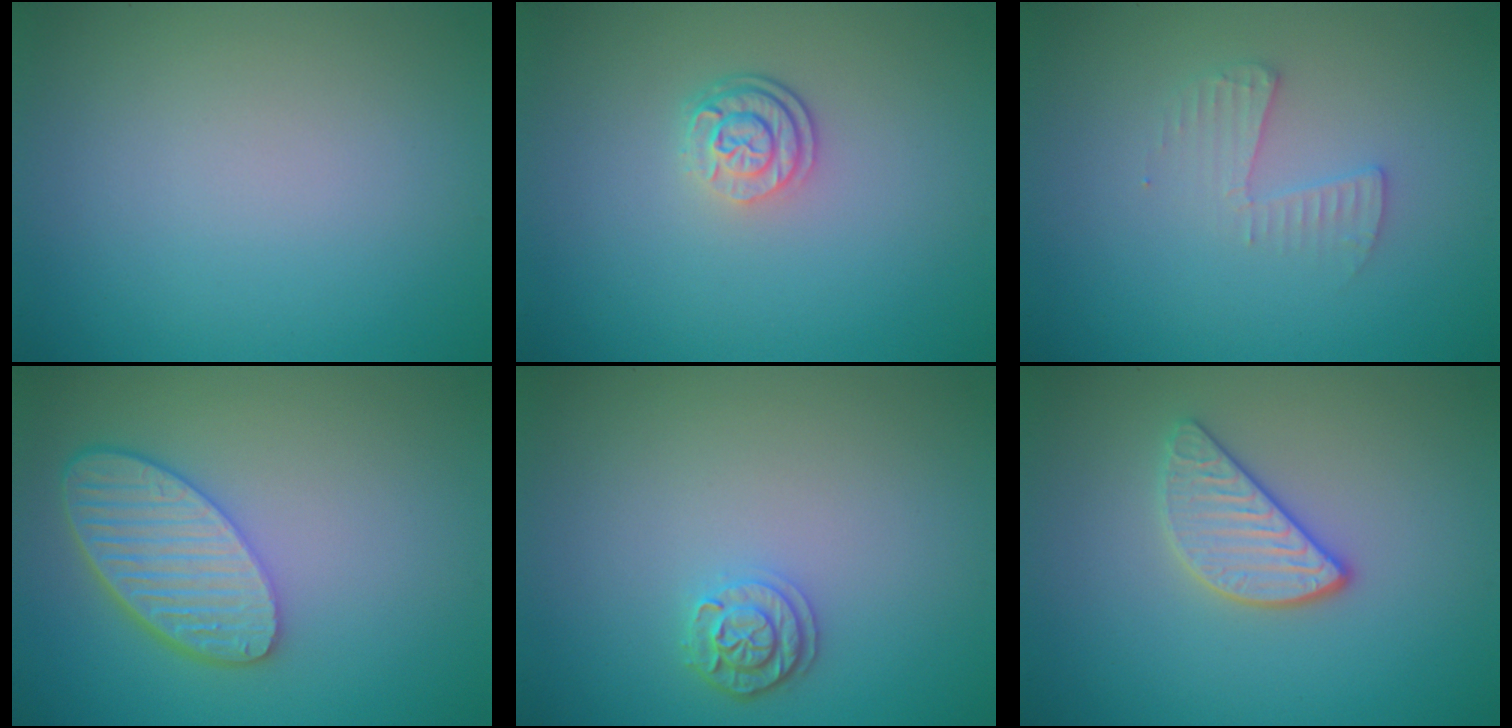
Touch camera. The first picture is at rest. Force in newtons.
{"total": 2.6, "press": 2.0, "slide": 1.6}
{"total": 1.6, "press": 1.6, "slide": 0.1}
{"total": 5.6, "press": 4.5, "slide": 3.3}
{"total": 2.0, "press": 1.9, "slide": 0.5}
{"total": 2.9, "press": 2.7, "slide": 1.2}